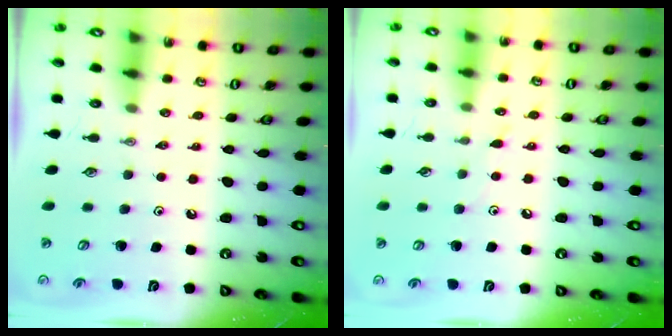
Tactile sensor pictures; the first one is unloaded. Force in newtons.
{"total": 5.2, "press": 5.2, "slide": 0.6}